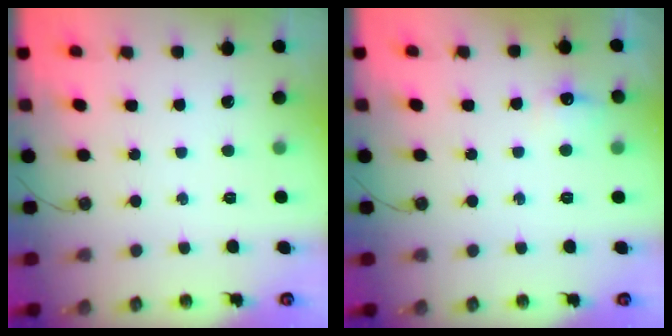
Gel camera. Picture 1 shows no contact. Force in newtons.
{"total": 6.9, "press": 6.9, "slide": 0.9}